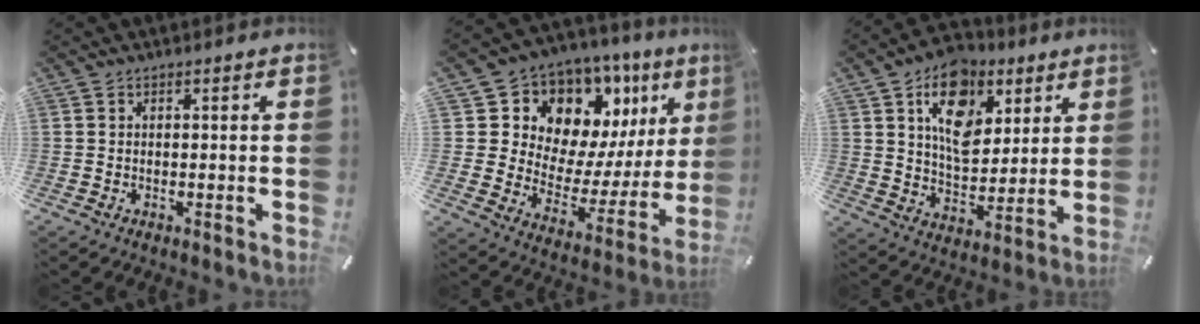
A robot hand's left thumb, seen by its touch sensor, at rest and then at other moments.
{"total": 11.1, "force": [8.2, 7.5, 1.1], "torque": [-0.017, -0.107, 0.148]}
{"total": 15.1, "force": [6.7, 10.8, 8.2], "torque": [-0.122, -0.025, 0.123]}